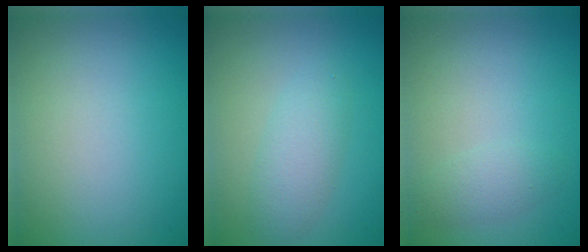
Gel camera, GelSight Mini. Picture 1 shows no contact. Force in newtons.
{"total": 2.5, "press": 2.5, "slide": 0.2}
{"total": 1.5, "press": 1.5, "slide": 0.1}